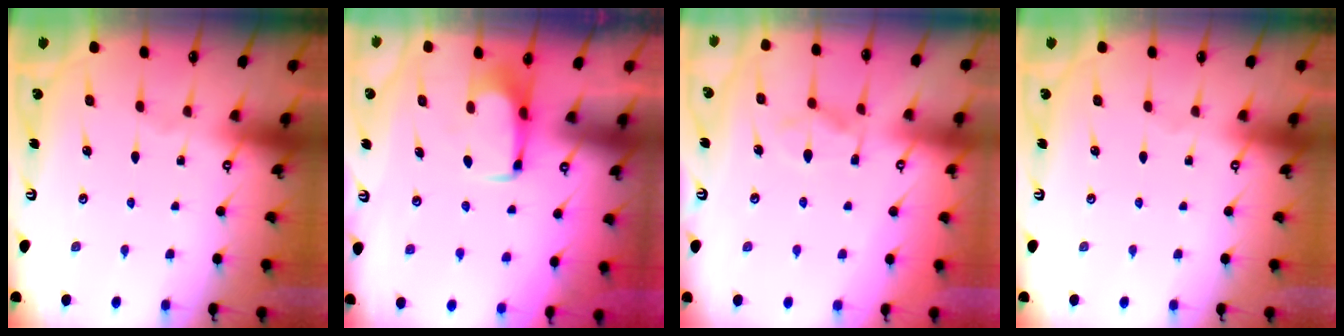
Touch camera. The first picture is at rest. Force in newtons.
{"total": 1.6, "press": 1.5, "slide": 0.5}
{"total": 1.9, "press": 1.4, "slide": 1.2}
{"total": 0.0}